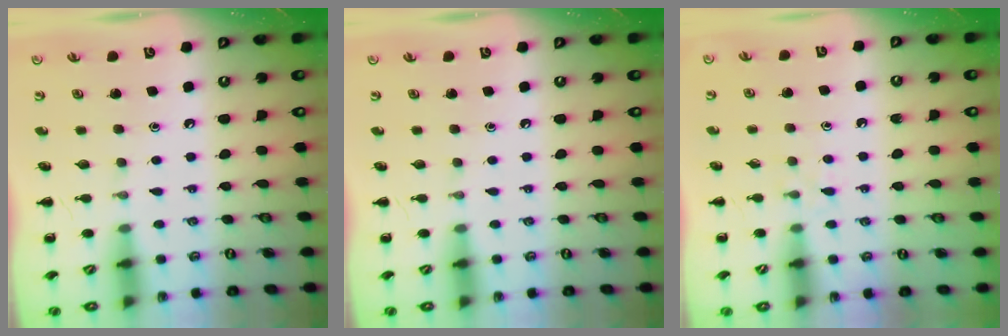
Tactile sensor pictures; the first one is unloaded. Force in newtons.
{"total": 0.0}
{"total": 3.7, "press": 3.4, "slide": 1.4}